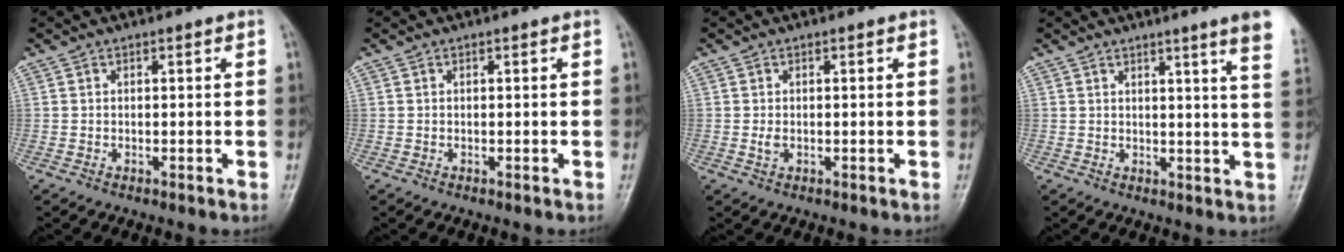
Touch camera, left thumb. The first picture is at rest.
{"total": 0.0}
{"total": 1.2, "force": [0.1, 0.7, 1.0], "torque": [-0.017, -0.002, 0.004]}
{"total": 8.9, "force": [6.0, -0.5, 6.6], "torque": [-0.074, -0.025, 0.056]}